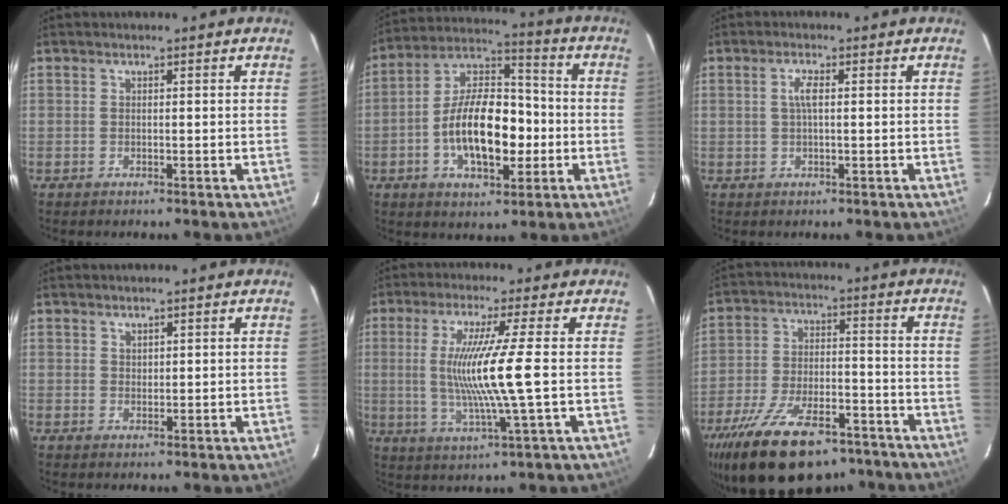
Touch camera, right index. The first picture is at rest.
{"total": 16.1, "force": [-3.4, 8.0, 13.5], "torque": [-0.249, 0.015, -0.058]}
{"total": 2.4, "force": [0.3, 0.4, 2.3], "torque": [-0.048, 0.003, 0.005]}
{"total": 1.2, "force": [0.9, 0.7, 0.2], "torque": [0.000, 0.002, 0.016]}
{"total": 11.7, "force": [0.1, -1.5, 11.6], "torque": [-0.219, -0.017, 0.008]}
{"total": 21.9, "force": [-15.7, 9.4, 12.1], "torque": [-0.242, -0.022, -0.243]}